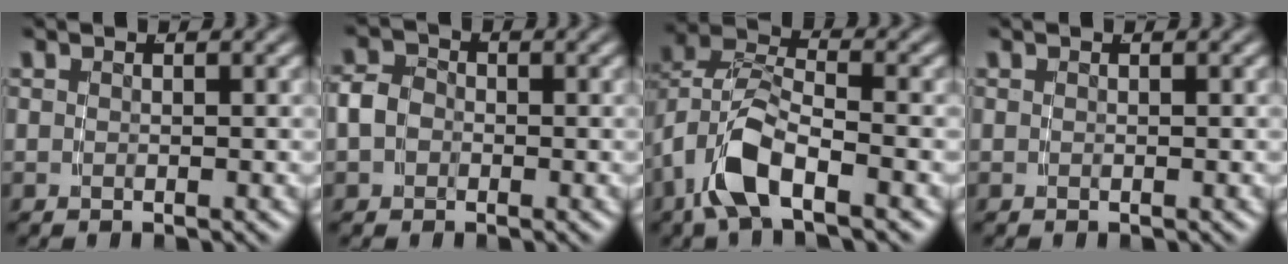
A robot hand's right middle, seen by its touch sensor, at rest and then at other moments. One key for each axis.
{"total": 2.5, "fx": -0.3, "fy": 2.1, "fz": 1.2, "tx": -0.028, "ty": -0.003, "tz": -0.006}
{"total": 4.9, "fx": -1.3, "fy": 2.8, "fz": 3.8, "tx": -0.091, "ty": -0.013, "tz": -0.023}
{"total": 0.0}